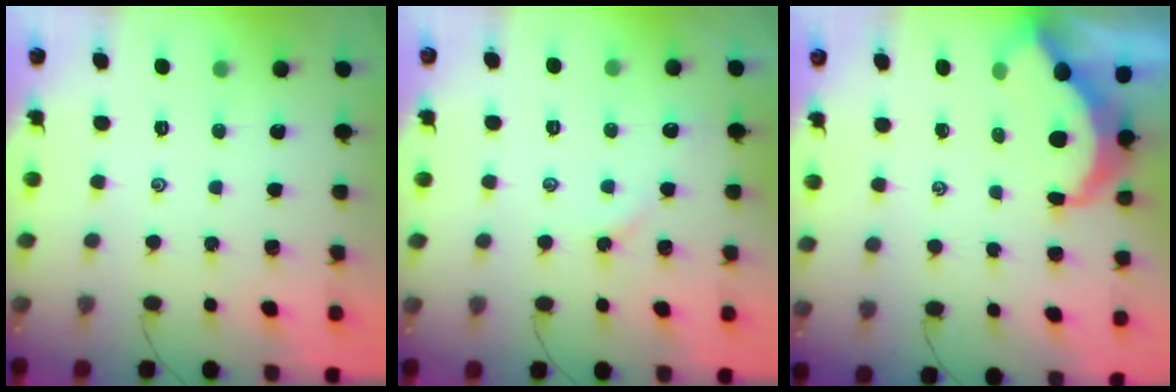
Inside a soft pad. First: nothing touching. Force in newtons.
{"total": 2.2, "press": 2.1, "slide": 0.5}
{"total": 5.6, "press": 5.5, "slide": 0.8}